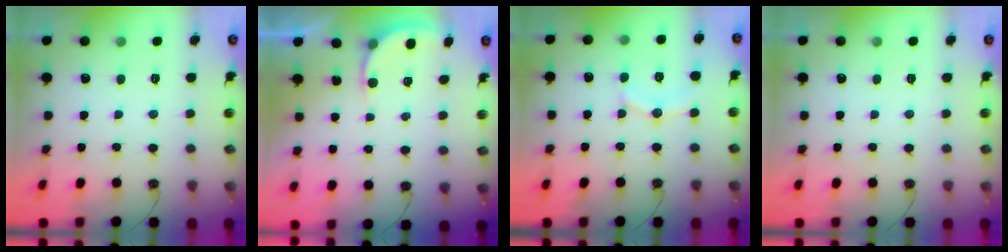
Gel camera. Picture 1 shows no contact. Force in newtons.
{"total": 2.9, "press": 2.9, "slide": 0.2}
{"total": 8.1, "press": 8.1, "slide": 0.8}
{"total": 0.0}